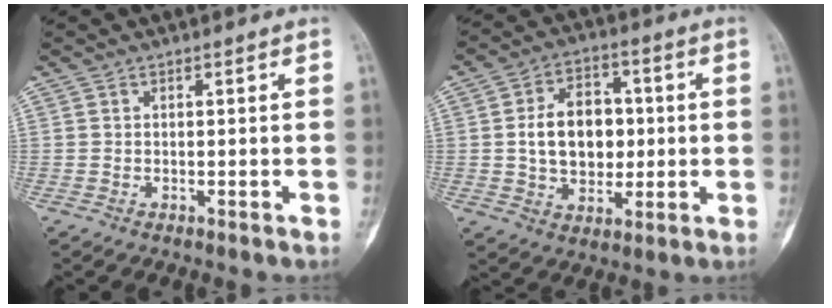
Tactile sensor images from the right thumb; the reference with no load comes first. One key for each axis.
{"total": 12.4, "fx": 0.6, "fy": 8.7, "fz": 8.8, "tx": -0.109, "ty": 0.008, "tz": 0.011}